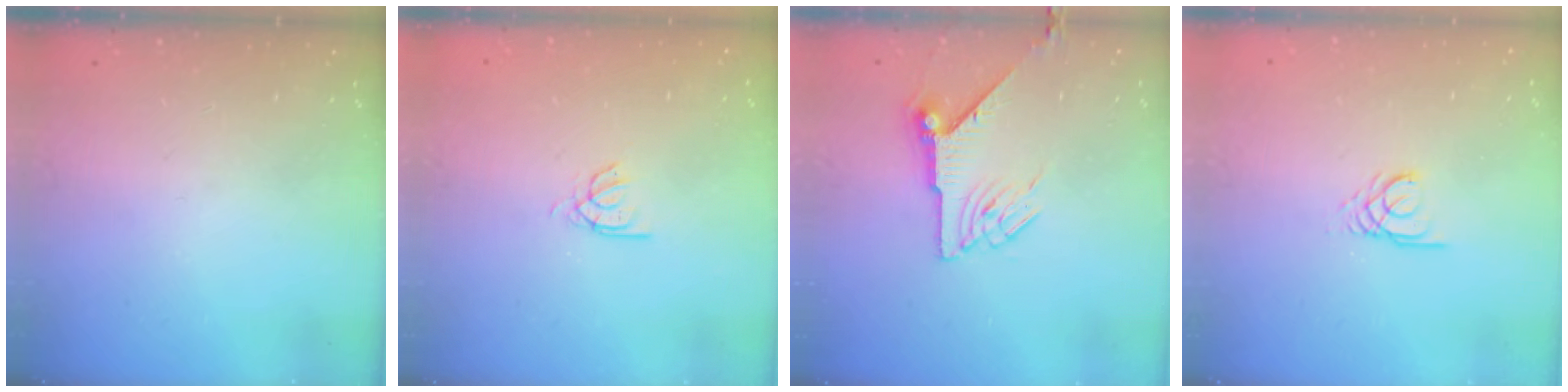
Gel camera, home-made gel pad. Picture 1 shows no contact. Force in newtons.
{"total": 2.5, "press": 2.4, "slide": 0.3}
{"total": 7.7, "press": 7.7, "slide": 0.2}
{"total": 2.7, "press": 2.7, "slide": 0.3}